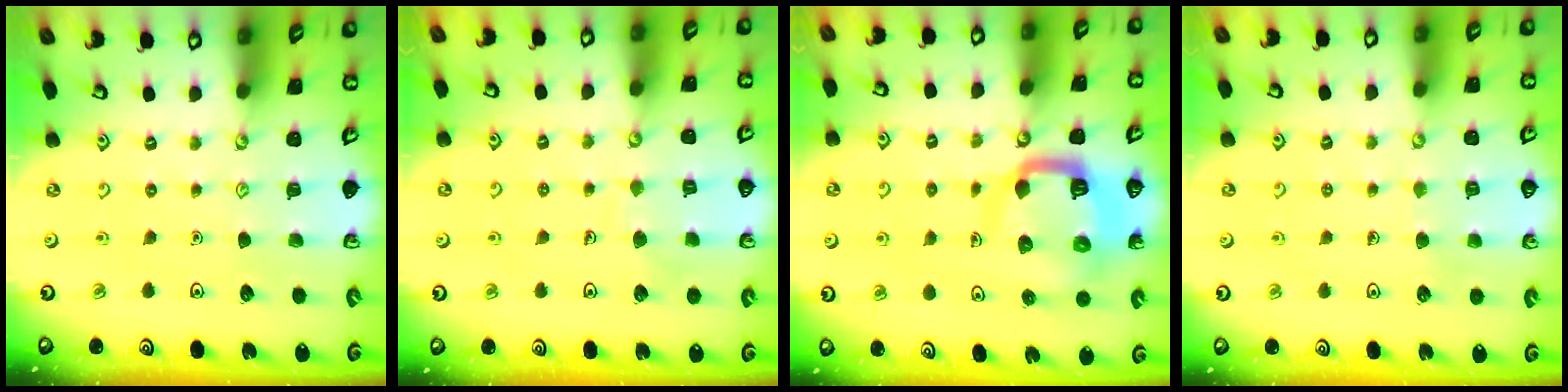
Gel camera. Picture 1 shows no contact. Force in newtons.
{"total": 4.4, "press": 4.4, "slide": 0.3}
{"total": 11.9, "press": 11.9, "slide": 1.3}
{"total": 4.4, "press": 4.4, "slide": 0.3}